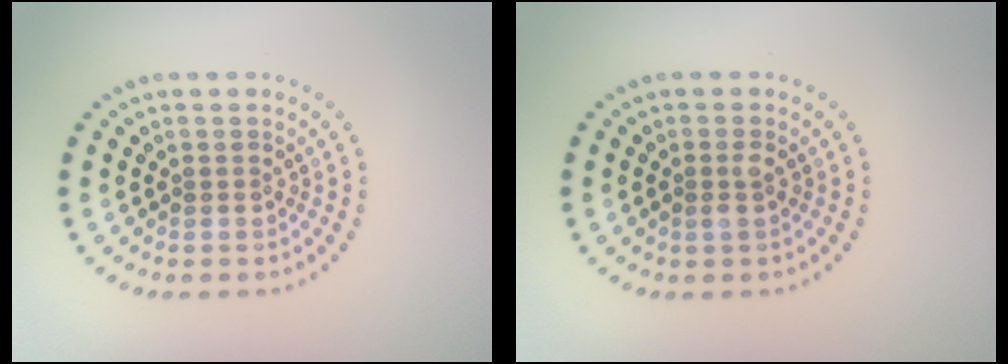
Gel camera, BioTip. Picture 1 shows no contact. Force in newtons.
{"total": 0.9, "press": 0.9, "slide": 0.1}